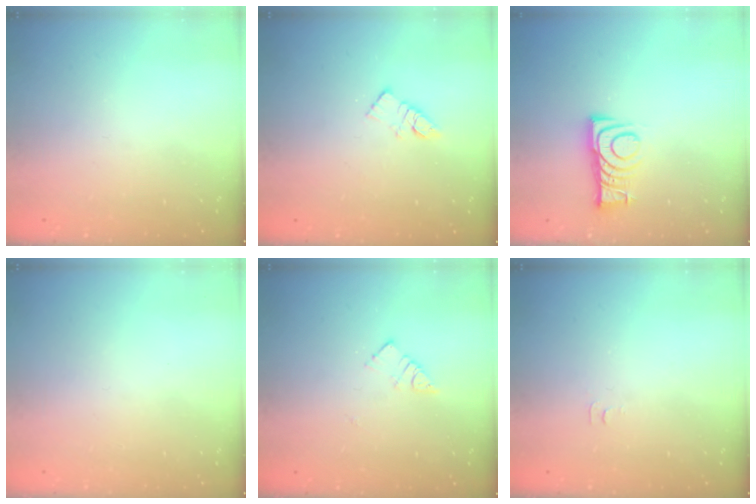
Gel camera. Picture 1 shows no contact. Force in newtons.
{"total": 5.7, "press": 5.7, "slide": 0.2}
{"total": 8.0, "press": 7.9, "slide": 0.5}
{"total": 1.6, "press": 1.6, "slide": 0.1}
{"total": 4.6, "press": 4.6, "slide": 0.2}
{"total": 4.6, "press": 4.5, "slide": 0.6}